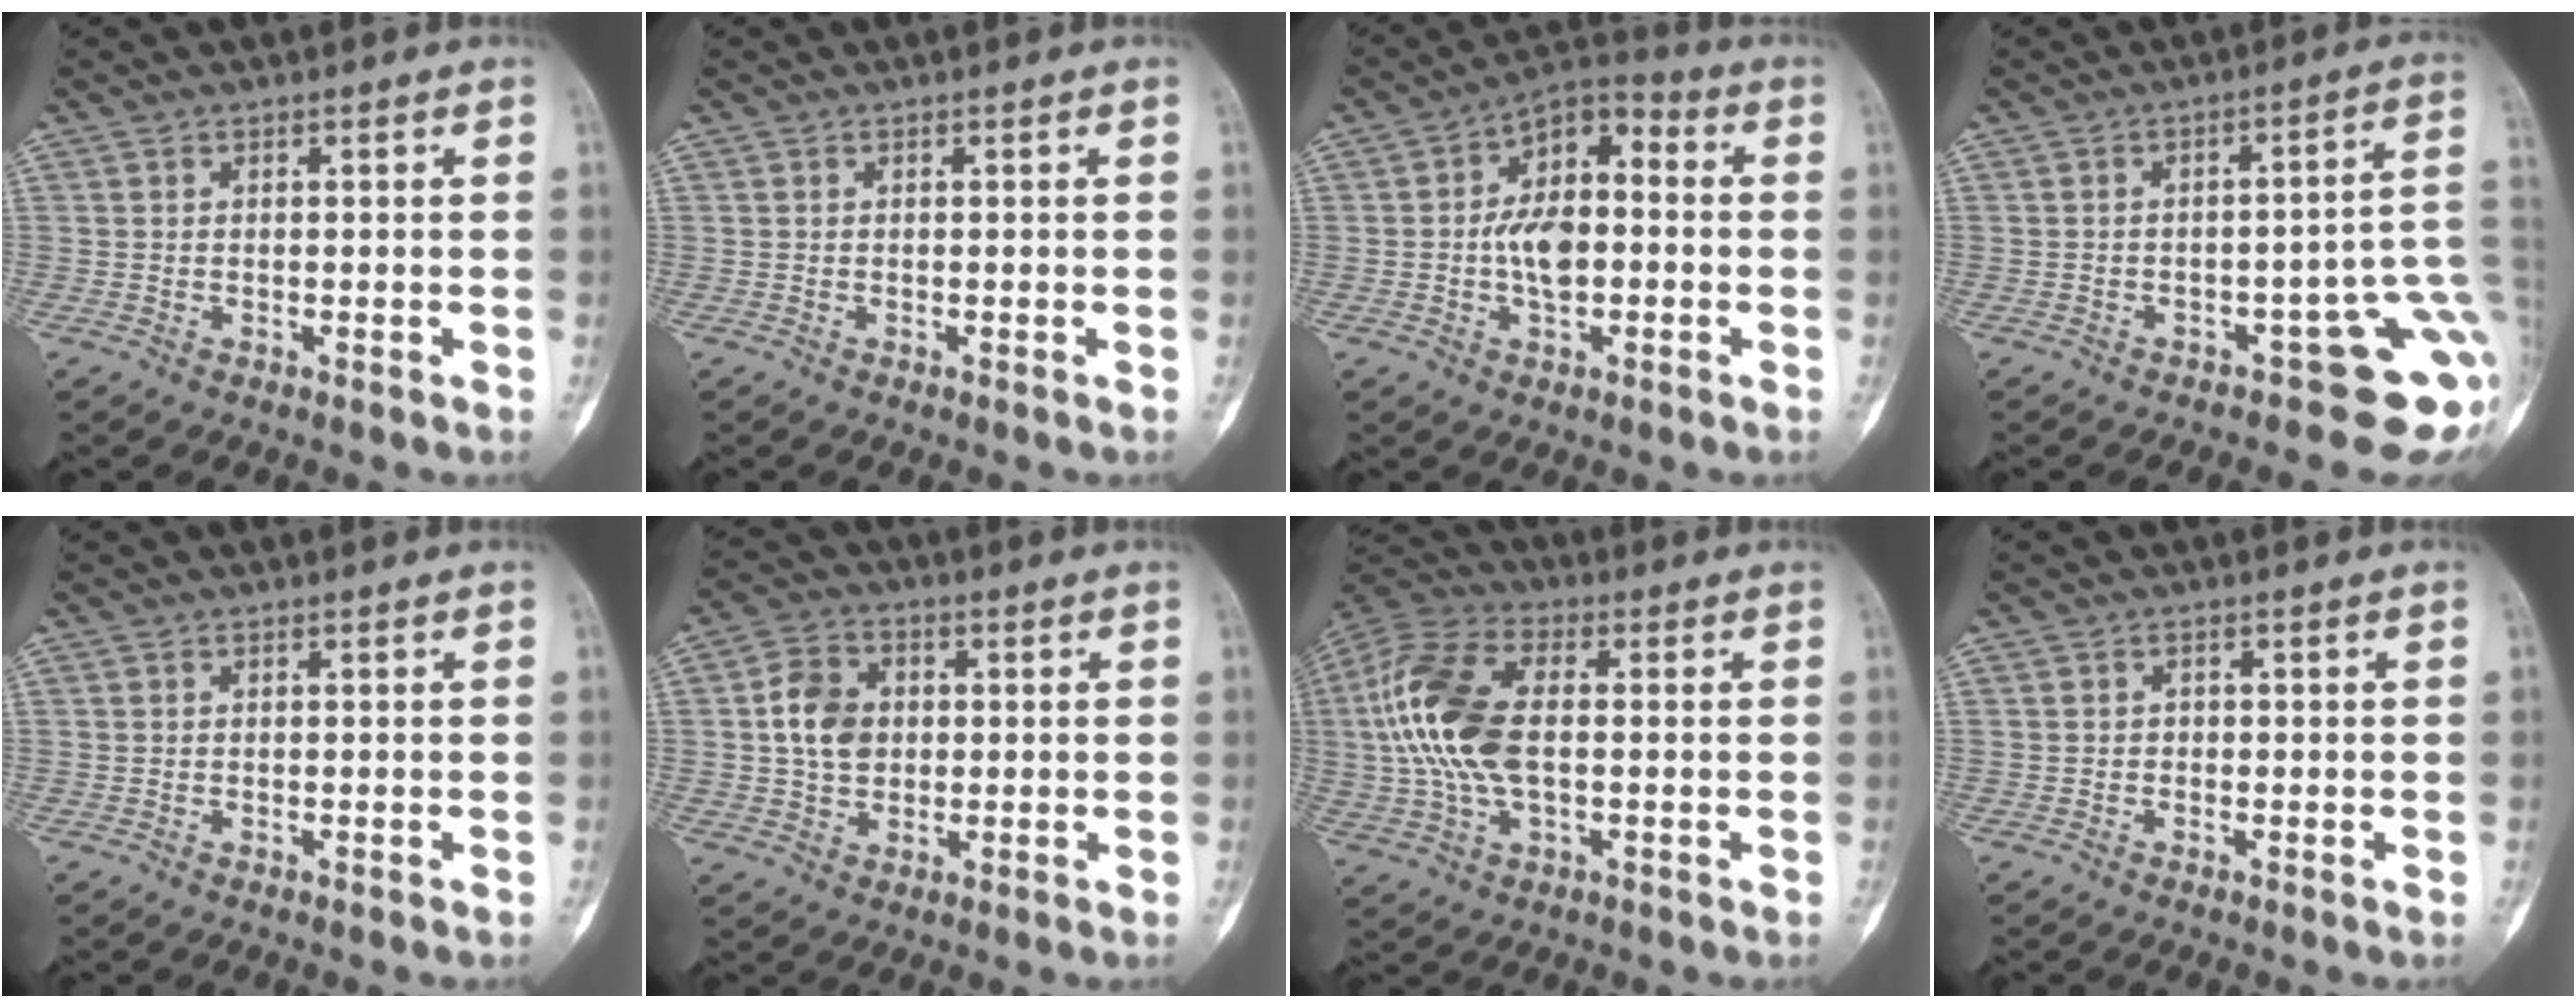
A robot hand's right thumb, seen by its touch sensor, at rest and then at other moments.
{"total": 0.0}
{"total": 11.5, "force": [-0.7, 6.6, 9.4], "torque": [-0.143, 0.033, -0.023]}
{"total": 12.3, "force": [-4.6, 4.6, 10.4], "torque": [-0.086, 0.045, -0.053]}
{"total": 0.0}
{"total": 8.4, "force": [0.8, 6.7, 5.1], "torque": [-0.070, 0.006, 0.011]}
{"total": 16.8, "force": [0.8, 8.9, 14.2], "torque": [-0.308, 0.016, 0.011]}
{"total": 0.5, "force": [-0.1, 0.5, 0.1], "torque": [0.006, 0.001, -0.003]}